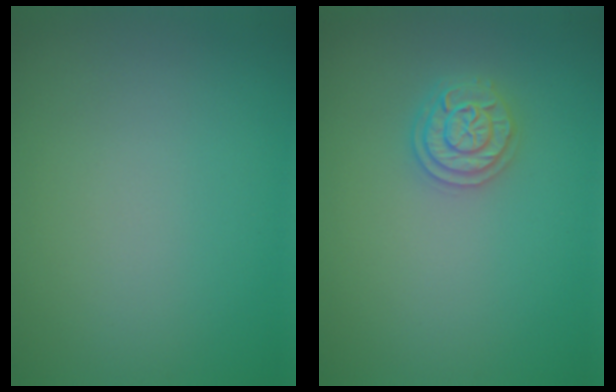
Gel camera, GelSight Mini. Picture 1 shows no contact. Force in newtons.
{"total": 2.4, "press": 2.4, "slide": 0.4}